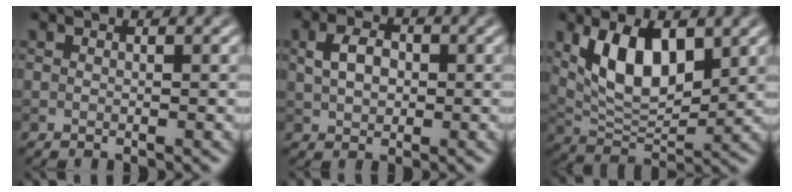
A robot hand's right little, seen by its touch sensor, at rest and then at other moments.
{"total": 2.9, "force": [0.4, 2.0, 2.0], "torque": [-0.043, 0.004, 0.007]}
{"total": 7.0, "force": [2.4, 3.5, 5.6], "torque": [-0.103, -0.003, 0.047]}